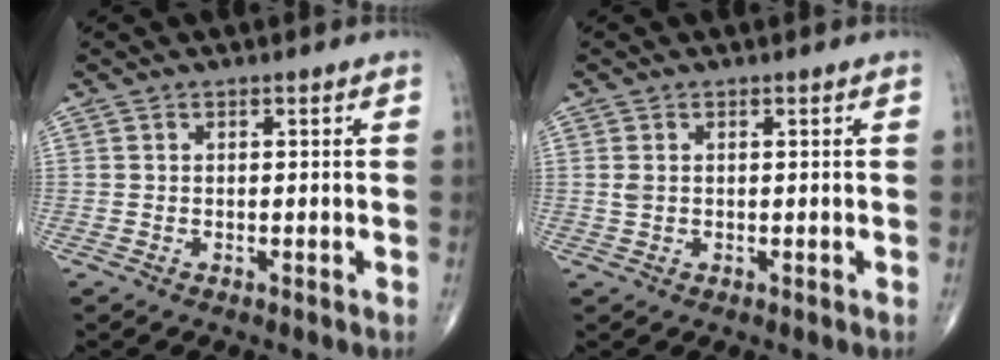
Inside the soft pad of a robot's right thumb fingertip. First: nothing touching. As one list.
[{"total": 1.1, "force": [0.3, 0.7, 0.8], "torque": [-0.022, 0.003, 0.010]}]